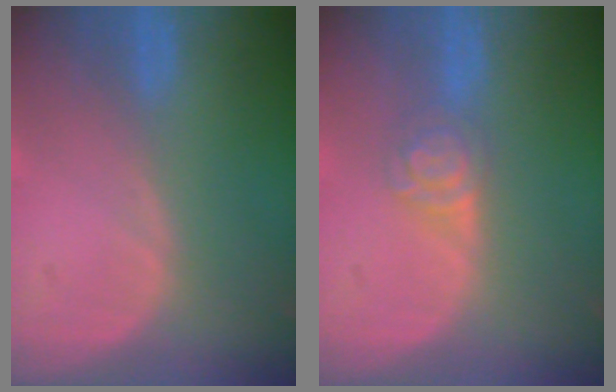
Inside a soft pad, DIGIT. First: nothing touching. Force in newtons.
{"total": 4.3, "press": 3.9, "slide": 1.8}